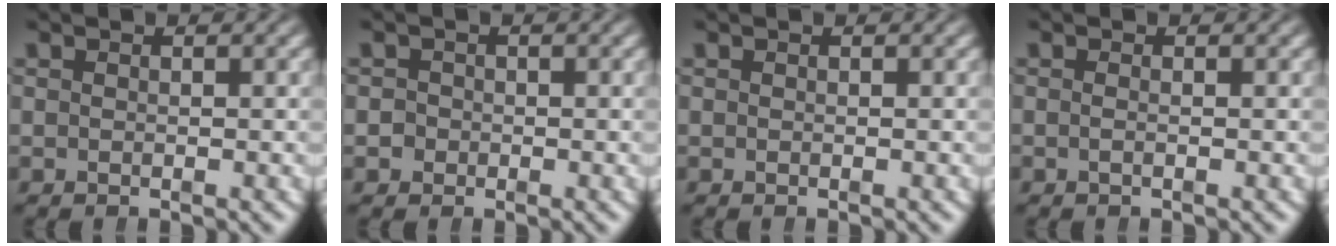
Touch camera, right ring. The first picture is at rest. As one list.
[{"total": 2.0, "force": [-0.5, 1.9, 0.1], "torque": [-0.010, -0.006, -0.013]}, {"total": 0.0}, {"total": 0.7, "force": [-0.5, 0.0, 0.5], "torque": [-0.016, -0.006, -0.009]}]